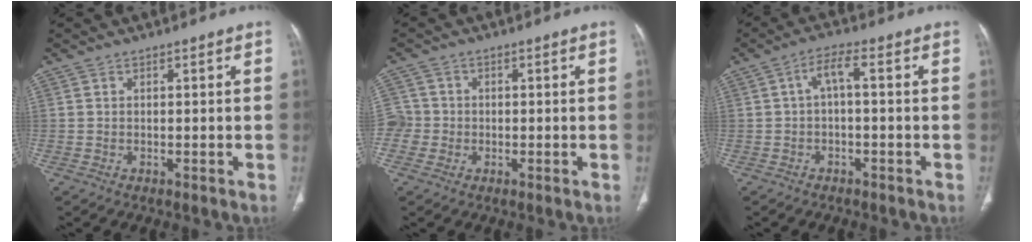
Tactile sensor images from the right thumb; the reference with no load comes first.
{"total": 4.2, "force": [-0.8, 4.1, 0.5], "torque": [0.010, 0.013, -0.021]}
{"total": 3.6, "force": [-0.3, 1.1, 3.4], "torque": [-0.065, 0.023, -0.009]}